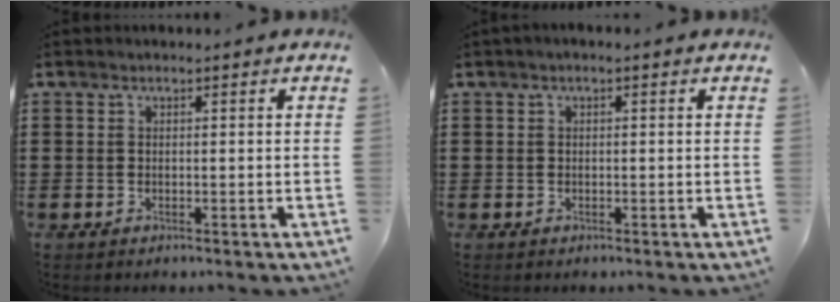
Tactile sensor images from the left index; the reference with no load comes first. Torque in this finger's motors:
{"motor_torque": [2.14, 0.00, 0.53, 0.12]}